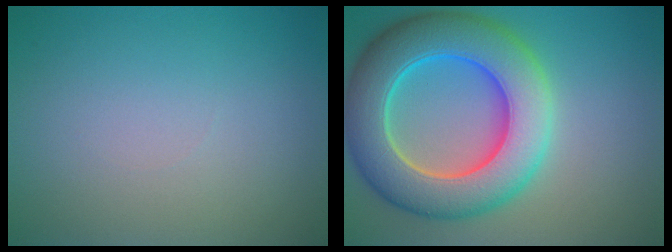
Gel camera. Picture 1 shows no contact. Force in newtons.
{"total": 10.8, "press": 10.8, "slide": 0.4}